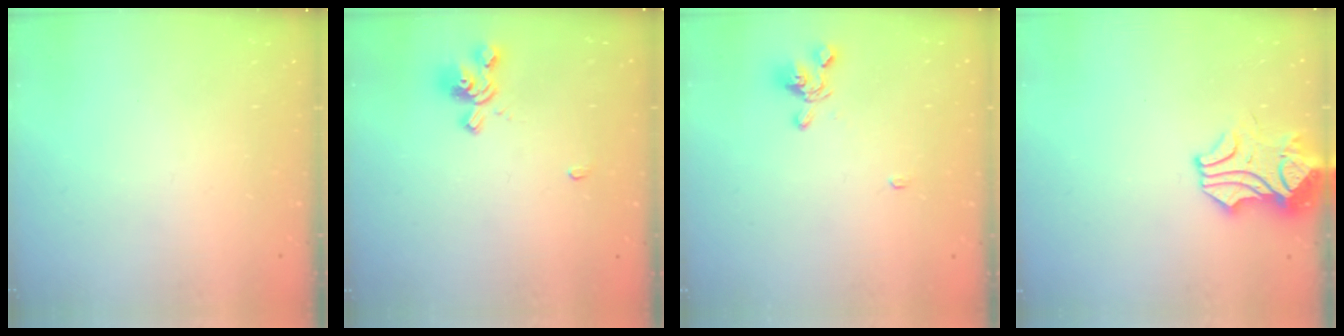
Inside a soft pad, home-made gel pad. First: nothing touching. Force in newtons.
{"total": 1.4, "press": 0.9, "slide": 1.1}
{"total": 2.2, "press": 2.0, "slide": 0.8}
{"total": 1.4, "press": 0.5, "slide": 1.3}